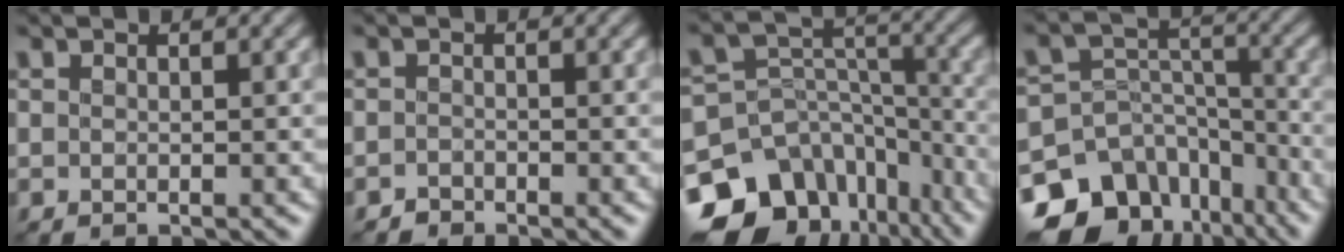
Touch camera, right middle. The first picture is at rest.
{"total": 0.8, "force": [-0.8, 0.3, -0.1], "torque": [0.002, 0.005, -0.018]}
{"total": 15.1, "force": [-10.3, 9.8, 4.9], "torque": [-0.119, -0.002, -0.141]}
{"total": 13.3, "force": [-9.1, 8.8, 4.0], "torque": [-0.087, 0.001, -0.132]}